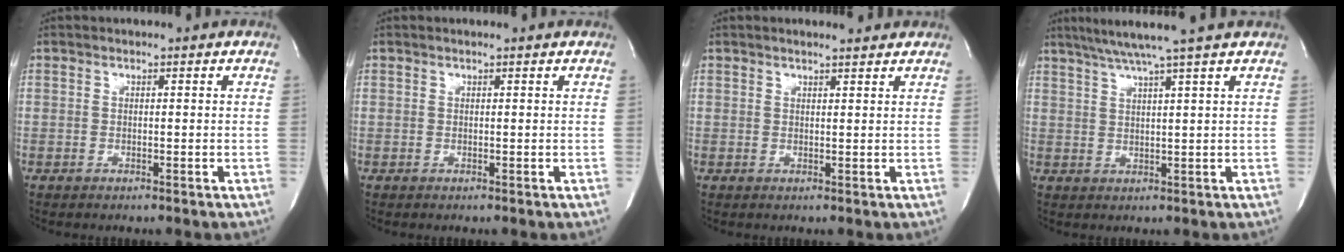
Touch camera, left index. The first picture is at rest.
{"total": 0.8, "force": [0.7, -0.1, 0.3], "torque": [-0.006, 0.003, 0.013]}
{"total": 2.9, "force": [2.7, 0.3, 1.1], "torque": [-0.022, 0.005, 0.034]}
{"total": 7.9, "force": [6.4, -2.0, 4.2], "torque": [-0.064, 0.011, 0.094]}